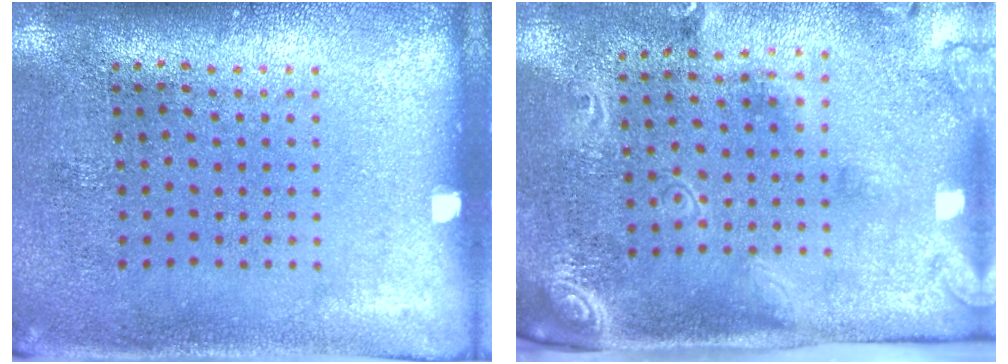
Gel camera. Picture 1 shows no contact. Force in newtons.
{"total": 2.5, "press": 1.7, "slide": 1.8}